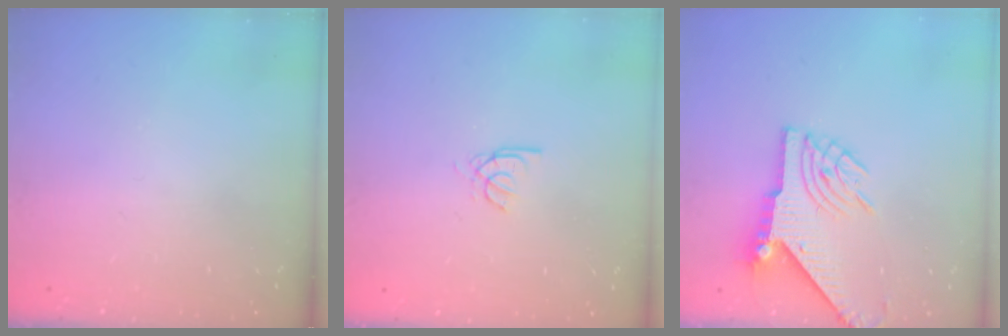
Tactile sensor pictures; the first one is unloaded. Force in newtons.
{"total": 2.4, "press": 2.4, "slide": 0.3}
{"total": 8.8, "press": 8.7, "slide": 1.3}